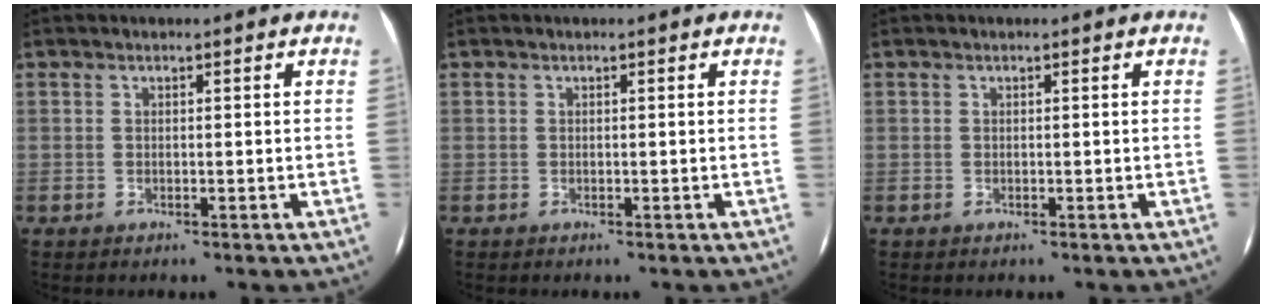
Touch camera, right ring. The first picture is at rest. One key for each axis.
{"total": 0.0}
{"total": 0.0}